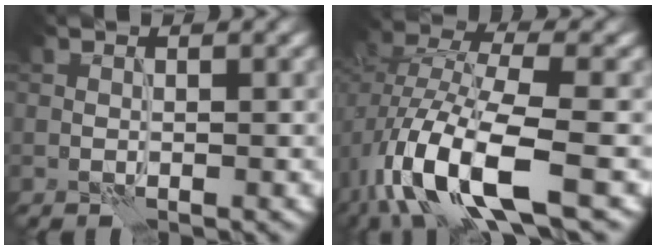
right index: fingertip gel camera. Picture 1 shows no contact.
{"total": 11.2, "force": [-5.3, 4.5, 8.7], "torque": [-0.181, -0.009, -0.099]}